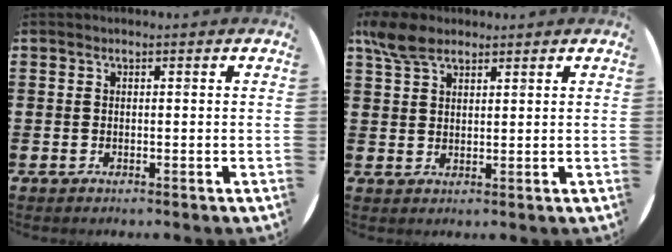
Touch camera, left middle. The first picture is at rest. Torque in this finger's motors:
{"motor_torque": [0.87, -0.66, 0.18, 0.03]}